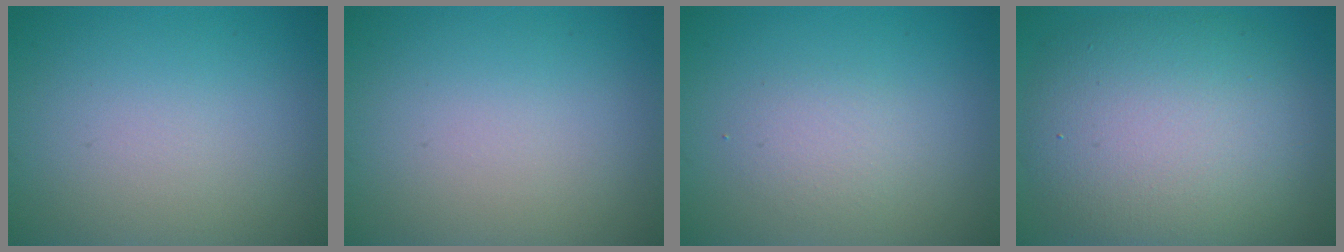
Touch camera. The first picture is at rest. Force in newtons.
{"total": 0.0}
{"total": 1.6, "press": 1.6, "slide": 0.2}
{"total": 10.3, "press": 10.3, "slide": 0.4}